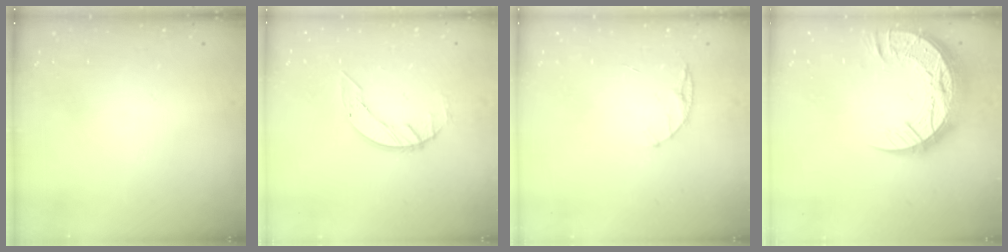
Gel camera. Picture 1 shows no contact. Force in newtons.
{"total": 3.6, "press": 3.6, "slide": 0.4}
{"total": 5.1, "press": 5.1, "slide": 0.6}
{"total": 19.2, "press": 19.1, "slide": 1.4}